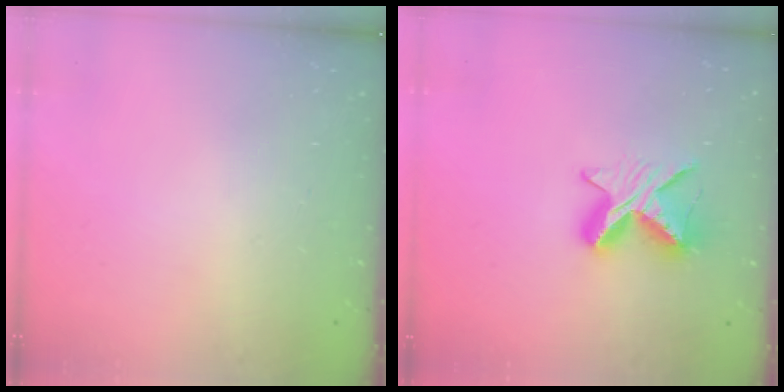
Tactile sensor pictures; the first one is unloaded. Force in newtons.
{"total": 9.3, "press": 9.3, "slide": 0.3}